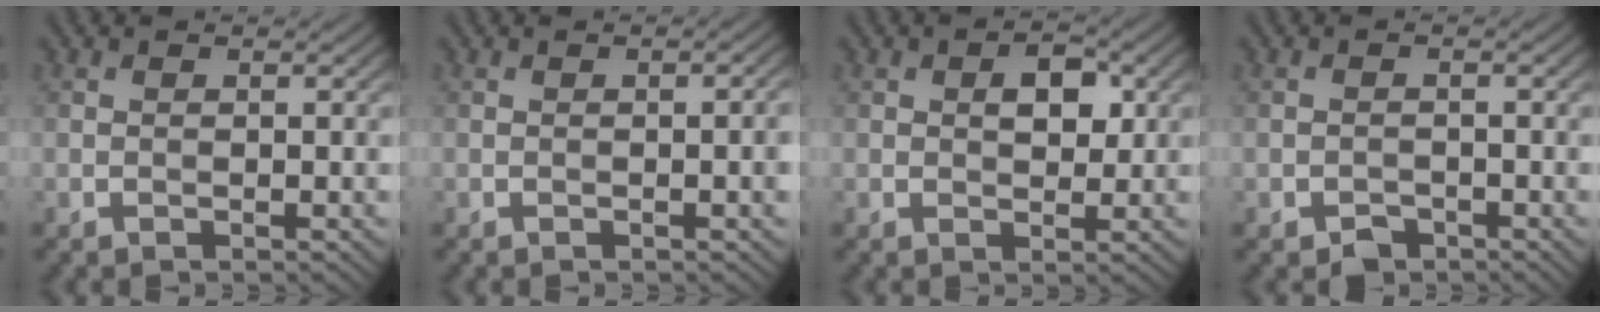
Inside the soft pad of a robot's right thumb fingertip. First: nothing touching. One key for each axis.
{"total": 2.0, "fx": -0.2, "fy": 0.3, "fz": 2.0, "tx": -0.027, "ty": 0.003, "tz": -0.003}
{"total": 3.5, "fx": 0.8, "fy": 2.1, "fz": 2.7, "tx": -0.042, "ty": 0.002, "tz": 0.012}
{"total": 1.7, "fx": -1.3, "fy": 1.0, "fz": 0.5, "tx": -0.007, "ty": -0.001, "tz": -0.025}